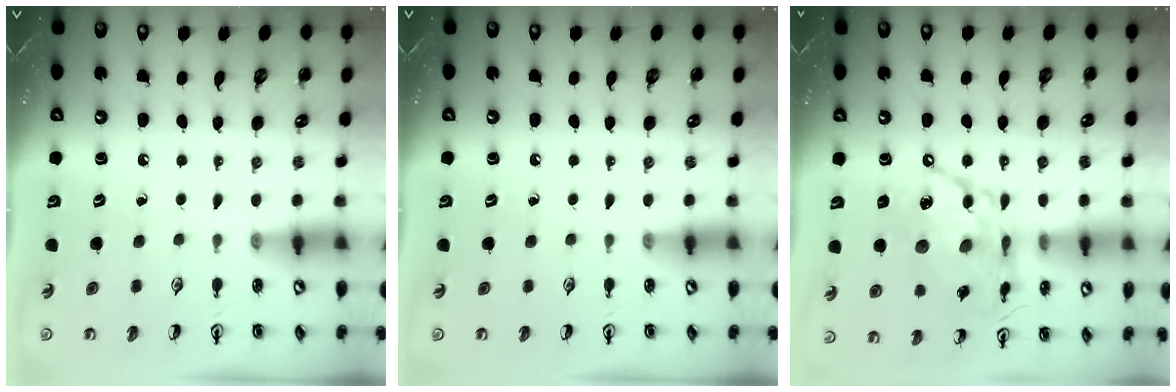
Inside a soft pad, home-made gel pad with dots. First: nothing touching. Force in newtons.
{"total": 0.0}
{"total": 16.2, "press": 16.1, "slide": 1.3}